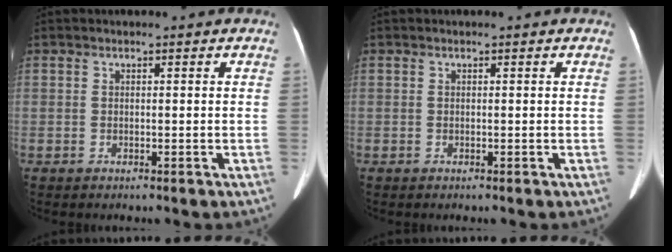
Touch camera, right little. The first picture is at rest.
{"total": 0.0}